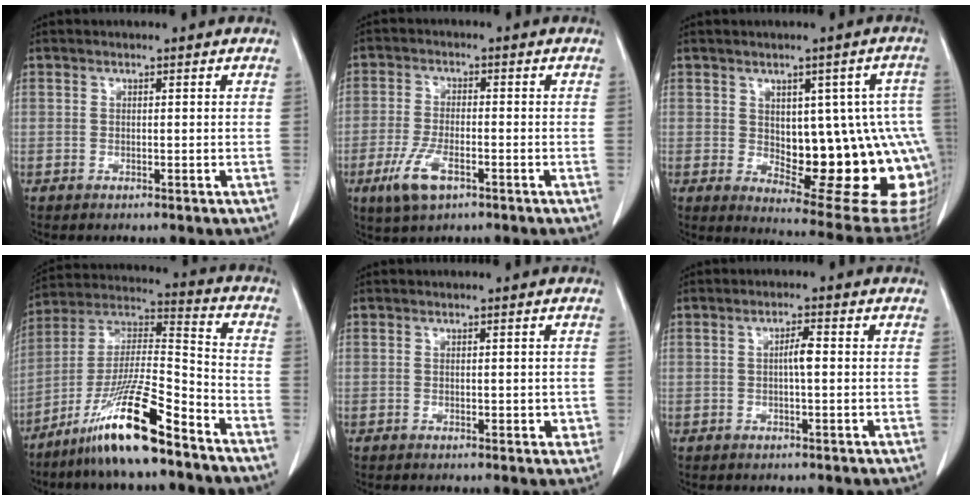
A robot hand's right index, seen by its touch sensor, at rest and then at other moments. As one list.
[{"total": 6.6, "force": [-3.5, 2.3, 5.1], "torque": [-0.112, -0.010, -0.060]}, {"total": 19.8, "force": [-1.4, 7.8, 18.1], "torque": [-0.160, 0.020, 0.016]}, {"total": 16.4, "force": [-11.0, 1.1, 12.1], "torque": [-0.241, -0.012, -0.200]}, {"total": 2.1, "force": [-0.2, 1.2, 1.8], "torque": [-0.020, 0.000, 0.004]}, {"total": 2.4, "force": [0.0, 0.3, 2.3], "torque": [-0.042, 0.003, -0.001]}]